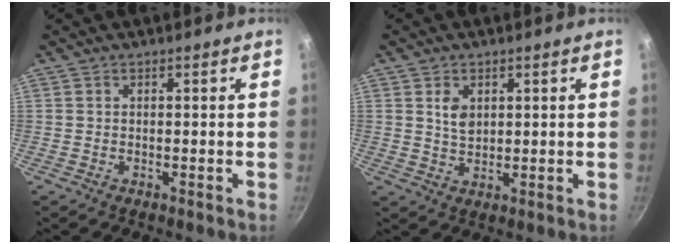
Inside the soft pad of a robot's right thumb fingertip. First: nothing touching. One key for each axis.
{"total": 3.7, "fx": 1.3, "fy": 2.5, "fz": 2.4, "tx": -0.029, "ty": -0.011, "tz": 0.026}